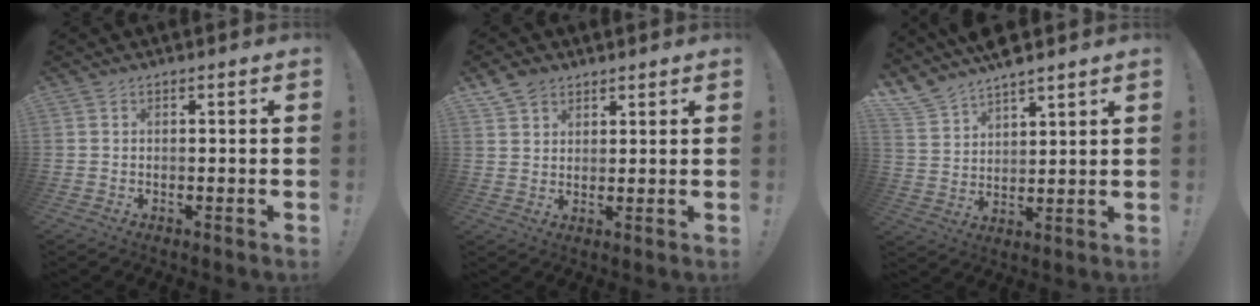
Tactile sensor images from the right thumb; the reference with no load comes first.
{"total": 5.2, "force": [3.8, 3.3, 1.2], "torque": [-0.018, -0.020, 0.072]}
{"total": 7.8, "force": [7.0, 2.8, 1.9], "torque": [-0.054, -0.054, 0.135]}